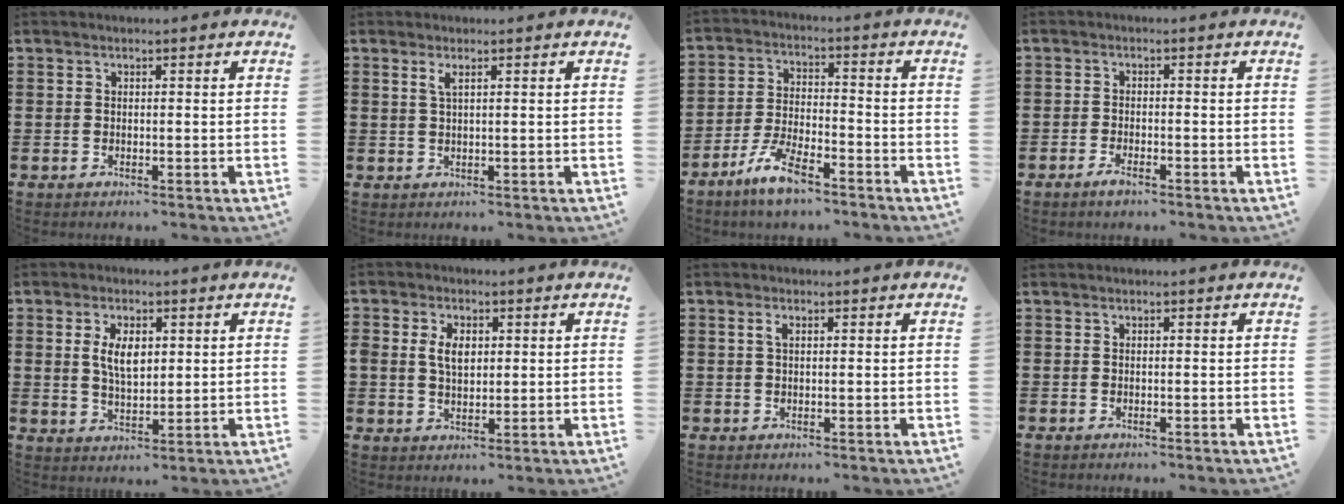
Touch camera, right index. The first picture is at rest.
{"total": 1.4, "force": [0.7, 0.1, 1.2], "torque": [-0.027, 0.001, 0.012]}
{"total": 7.4, "force": [-5.5, 1.8, 4.7], "torque": [-0.115, -0.003, -0.109]}
{"total": 1.9, "force": [-1.4, 0.5, 1.1], "torque": [-0.027, -0.002, -0.030]}
{"total": 5.4, "force": [1.2, 2.7, 4.5], "torque": [-0.086, 0.006, 0.018]}
{"total": 4.2, "force": [0.9, 2.7, 3.1], "torque": [-0.067, 0.012, 0.015]}
{"total": 1.2, "force": [0.4, 0.5, 1.0], "torque": [-0.022, 0.004, 0.007]}
{"total": 0.0}